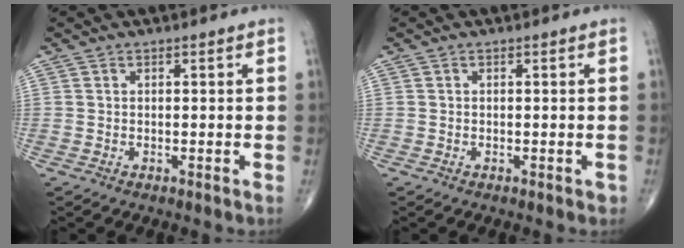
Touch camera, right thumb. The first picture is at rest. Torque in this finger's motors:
{"motor_torque": [0.19, 0.46, -0.10, 0.00, 0.02]}